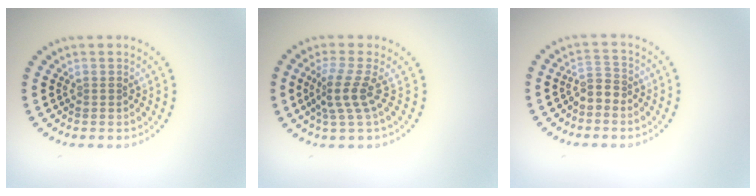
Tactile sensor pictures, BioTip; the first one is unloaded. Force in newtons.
{"total": 2.9, "press": 2.1, "slide": 2.0}
{"total": 1.8, "press": 1.4, "slide": 1.0}